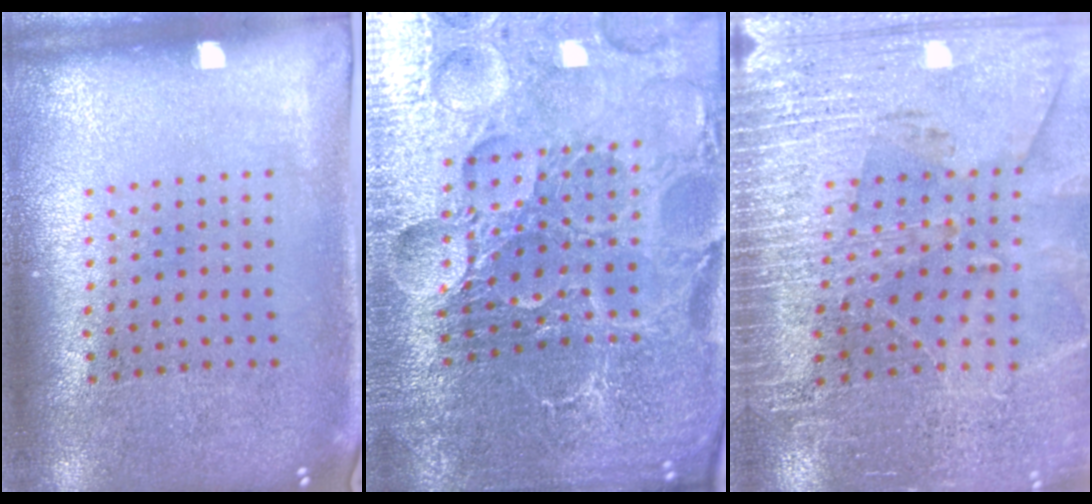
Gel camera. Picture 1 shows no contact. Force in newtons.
{"total": 5.7, "press": 5.3, "slide": 2.2}
{"total": 3.2, "press": 3.2, "slide": 0.3}